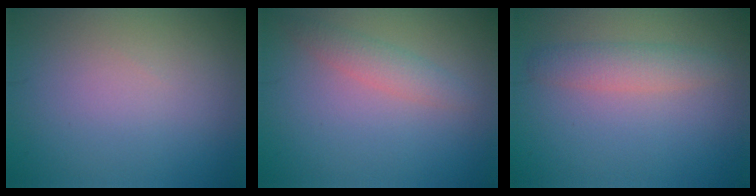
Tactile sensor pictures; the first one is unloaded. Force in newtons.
{"total": 2.0, "press": 2.0, "slide": 0.1}
{"total": 2.4, "press": 2.4, "slide": 0.0}